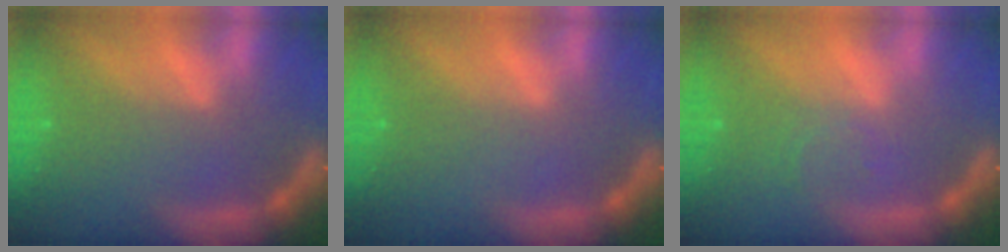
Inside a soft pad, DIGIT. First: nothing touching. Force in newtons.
{"total": 0.0}
{"total": 1.5}